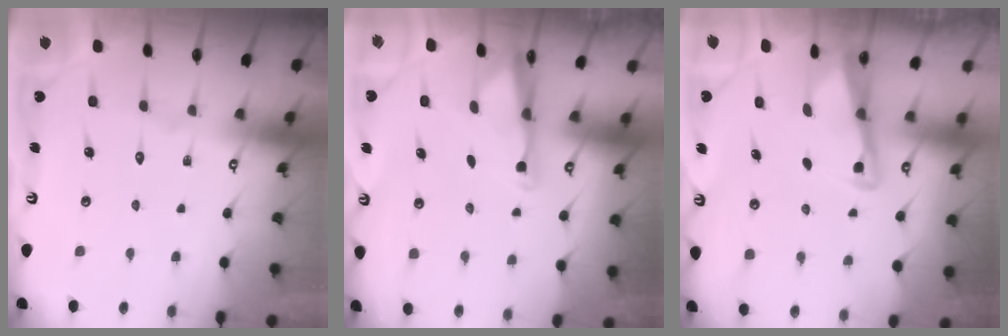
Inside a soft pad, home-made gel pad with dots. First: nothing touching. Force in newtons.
{"total": 2.9, "press": 2.9, "slide": 0.5}
{"total": 3.0, "press": 3.0, "slide": 0.4}